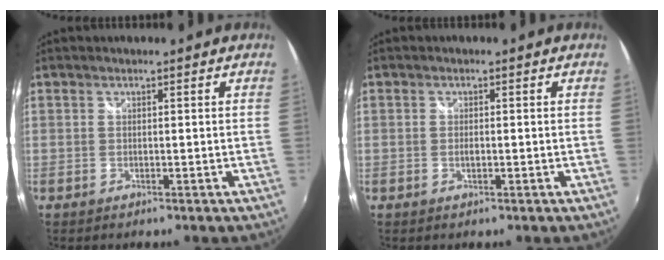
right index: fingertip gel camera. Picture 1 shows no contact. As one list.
[{"total": 1.0, "force": [-0.3, 0.5, 0.9], "torque": [-0.019, -0.003, -0.006]}]